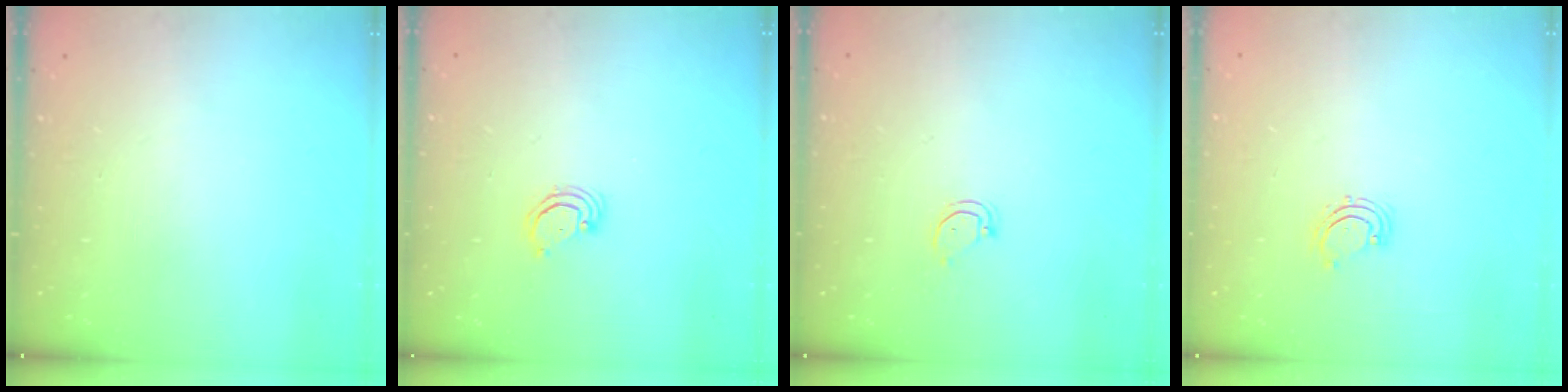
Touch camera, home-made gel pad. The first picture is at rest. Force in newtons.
{"total": 2.8, "press": 2.8, "slide": 0.3}
{"total": 3.5, "press": 3.5, "slide": 0.4}
{"total": 2.9, "press": 2.9, "slide": 0.4}